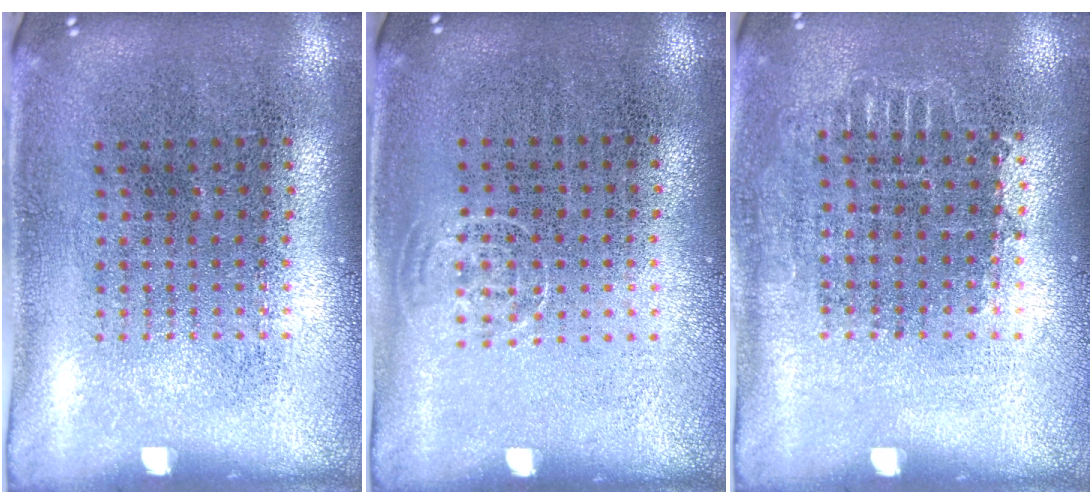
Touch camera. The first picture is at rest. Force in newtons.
{"total": 0.7, "press": 0.5, "slide": 0.4}
{"total": 0.7, "press": 0.7, "slide": 0.3}